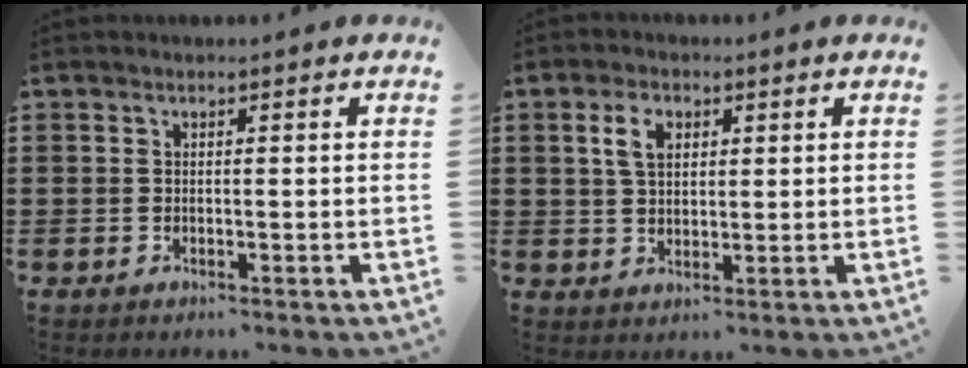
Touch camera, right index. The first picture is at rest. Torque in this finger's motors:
{"motor_torque": [1.37, 0.77, 0.45, 0.06]}